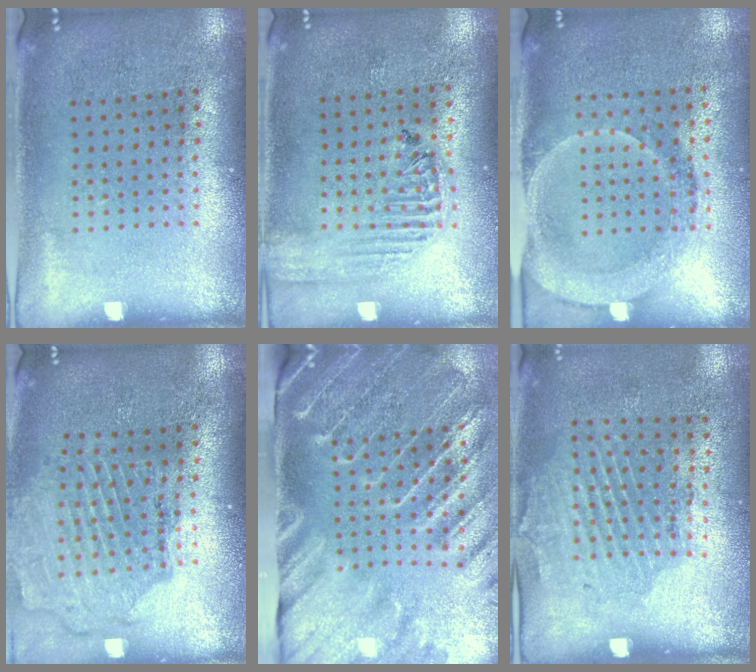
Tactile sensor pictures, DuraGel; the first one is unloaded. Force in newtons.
{"total": 1.7, "press": 1.6, "slide": 0.6}
{"total": 1.8, "press": 1.7, "slide": 0.7}
{"total": 1.6, "press": 1.6, "slide": 0.2}
{"total": 4.1, "press": 3.4, "slide": 2.4}
{"total": 1.9, "press": 1.2, "slide": 1.5}